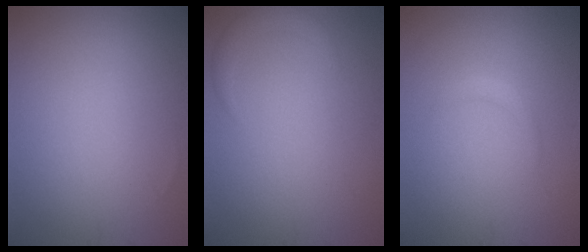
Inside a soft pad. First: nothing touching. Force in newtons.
{"total": 1.7, "press": 1.7, "slide": 0.1}
{"total": 0.8, "press": 0.8, "slide": 0.0}